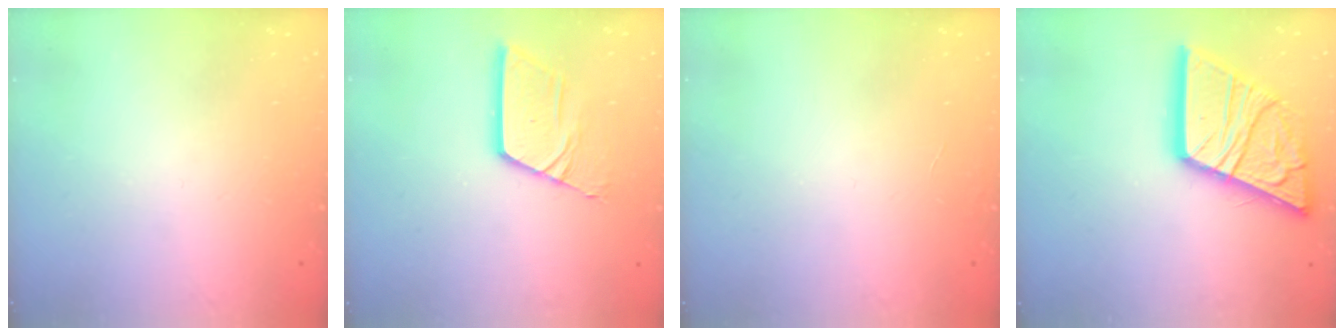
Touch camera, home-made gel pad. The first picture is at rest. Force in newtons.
{"total": 10.5, "press": 10.5, "slide": 1.0}
{"total": 0.0}
{"total": 21.9, "press": 21.7, "slide": 2.4}